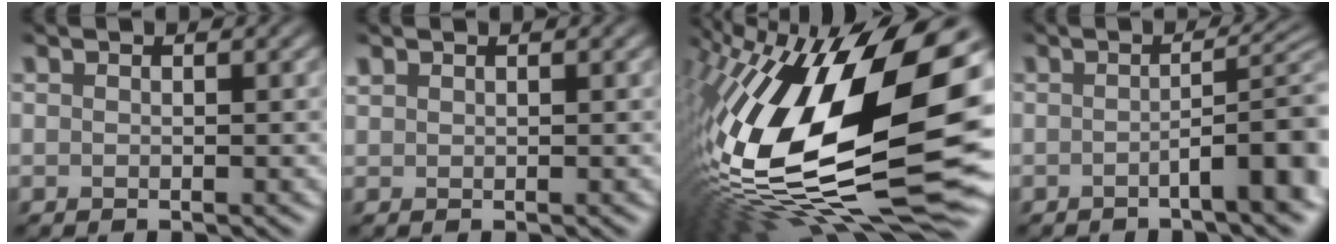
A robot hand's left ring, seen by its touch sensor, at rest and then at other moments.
{"total": 0.5, "force": [0.5, 0.2, 0.1], "torque": [-0.002, 0.002, 0.013]}
{"total": 19.7, "force": [1.2, 8.0, 18.0], "torque": [-0.336, -0.009, 0.012]}
{"total": 6.3, "force": [-1.6, 1.6, 5.8], "torque": [-0.067, 0.011, -0.028]}